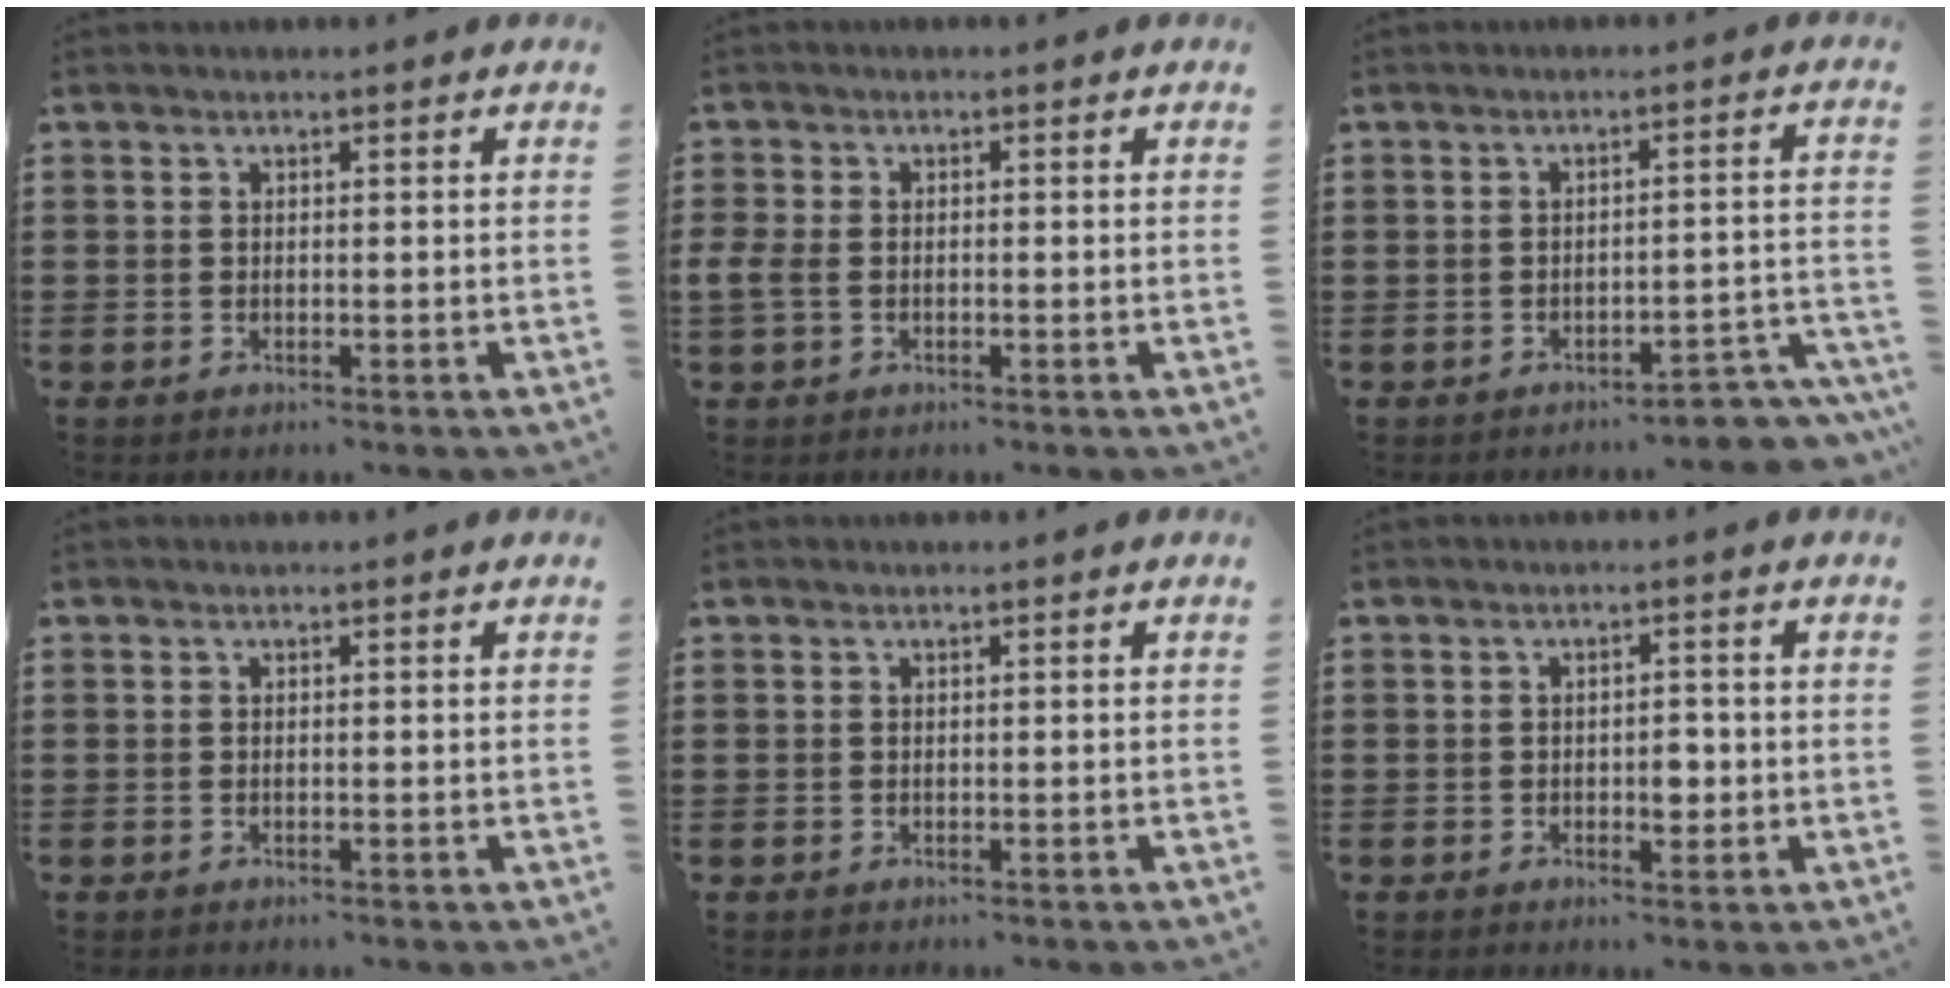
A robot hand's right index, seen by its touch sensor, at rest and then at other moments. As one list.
[{"total": 2.0, "force": [-0.8, 1.1, 1.5], "torque": [-0.045, -0.006, -0.020]}, {"total": 3.2, "force": [-3.1, 0.4, 0.9], "torque": [-0.018, 0.002, -0.065]}, {"total": 0.0}, {"total": 0.0}, {"total": 2.8, "force": [-0.5, 1.4, 2.3], "torque": [-0.036, -0.002, -0.011]}]